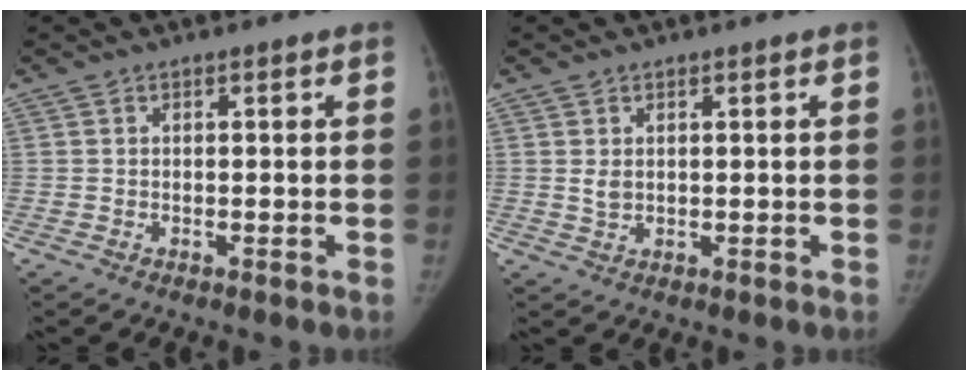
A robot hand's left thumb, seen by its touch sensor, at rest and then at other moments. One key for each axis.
{"total": 1.7, "fx": 0.6, "fy": 1.1, "fz": 1.1, "tx": -0.014, "ty": -0.008, "tz": 0.016}